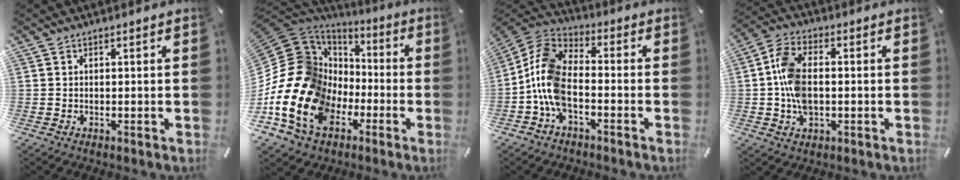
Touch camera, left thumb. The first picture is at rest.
{"total": 21.3, "force": [-5.5, 16.7, 12.0], "torque": [-0.273, -0.007, -0.077]}
{"total": 10.7, "force": [-4.3, 6.4, 7.5], "torque": [-0.181, -0.003, -0.086]}
{"total": 9.0, "force": [-0.6, 5.5, 7.1], "torque": [-0.156, 0.005, -0.012]}